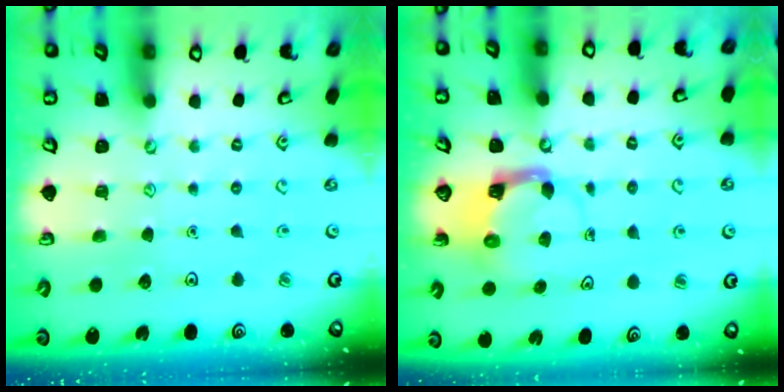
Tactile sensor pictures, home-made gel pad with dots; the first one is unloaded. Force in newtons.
{"total": 3.7, "press": 3.7, "slide": 0.6}